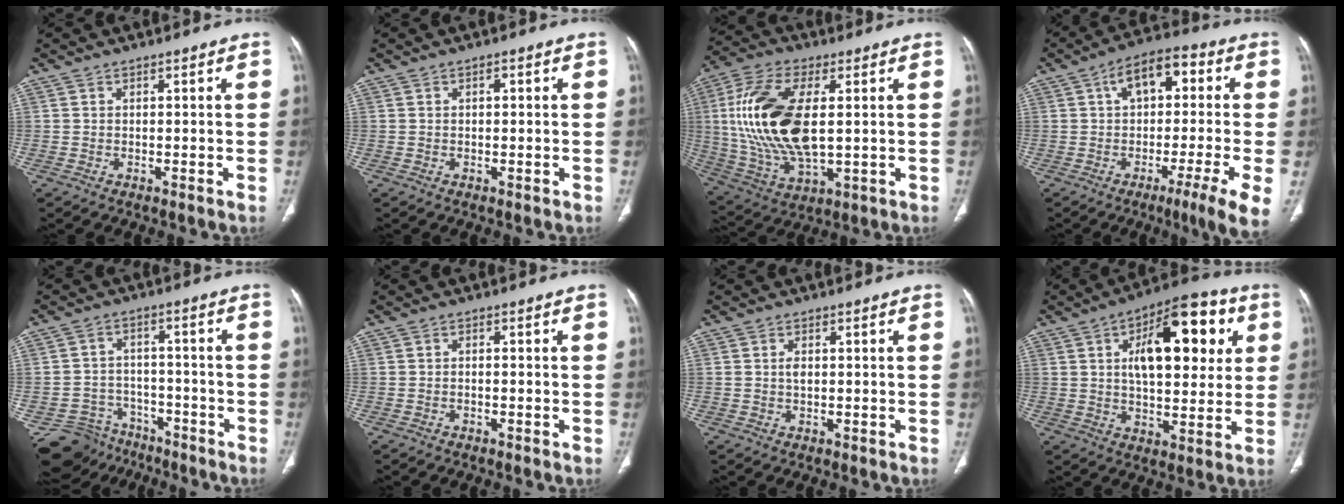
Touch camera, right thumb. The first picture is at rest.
{"total": 0.7, "force": [0.2, 0.4, 0.6], "torque": [-0.003, 0.002, 0.002]}
{"total": 20.5, "force": [2.2, 9.8, 17.8], "torque": [-0.368, -0.007, 0.046]}
{"total": 15.0, "force": [-0.7, 3.9, 14.5], "torque": [-0.213, 0.021, -0.021]}
{"total": 11.9, "force": [-9.3, 7.5, -0.1], "torque": [-0.001, 0.081, -0.136]}
{"total": 0.6, "force": [-0.4, 0.4, 0.3], "torque": [-0.006, 0.004, -0.007]}
{"total": 1.2, "force": [0.1, 0.7, 1.0], "torque": [-0.012, 0.002, 0.002]}
{"total": 19.5, "force": [5.6, 9.3, 16.2], "torque": [-0.189, 0.008, 0.078]}